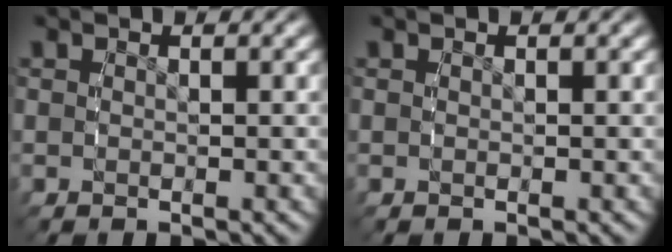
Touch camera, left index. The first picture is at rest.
{"total": 0.0}